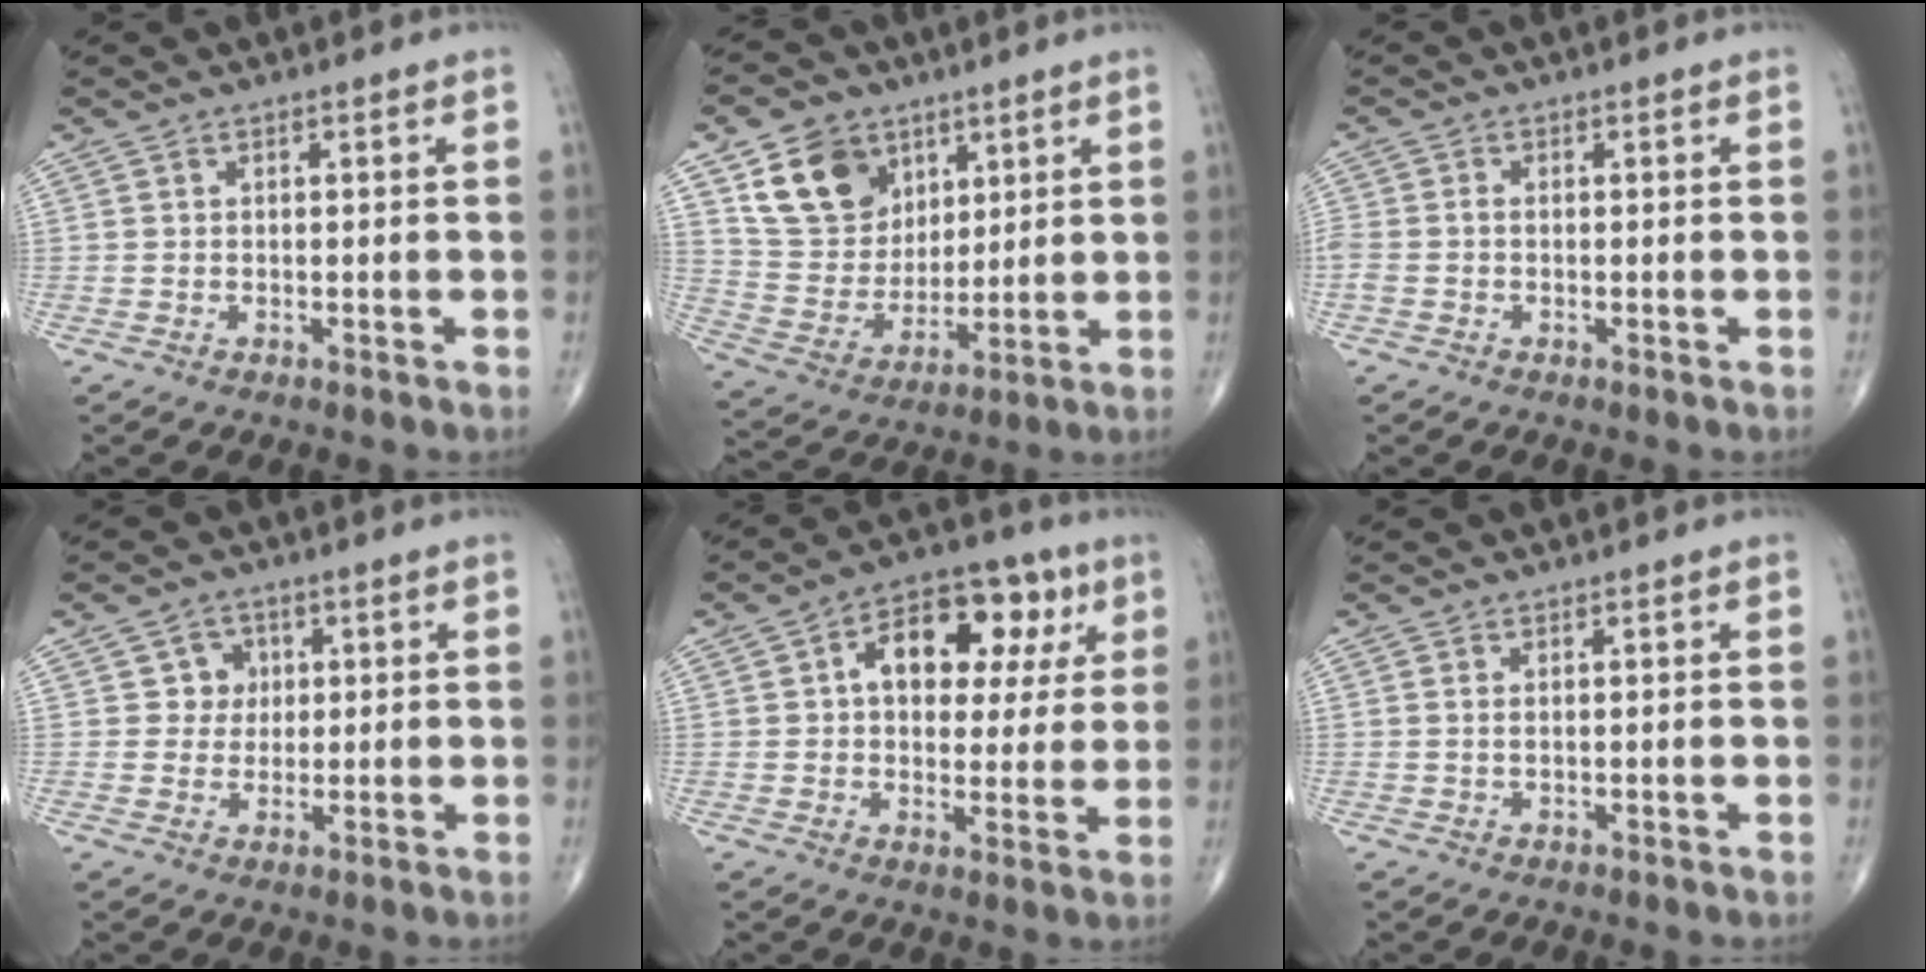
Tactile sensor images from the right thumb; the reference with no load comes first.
{"total": 14.4, "force": [7.3, 10.8, 6.2], "torque": [-0.083, -0.029, 0.145]}
{"total": 1.9, "force": [-0.3, 1.2, 1.4], "torque": [-0.040, 0.004, -0.008]}
{"total": 4.3, "force": [1.1, 4.0, 0.9], "torque": [0.017, 0.003, 0.010]}
{"total": 15.3, "force": [4.6, 9.6, 10.9], "torque": [-0.111, 0.018, 0.065]}
{"total": 0.8, "force": [0.2, 0.3, 0.7], "torque": [-0.015, -0.002, 0.005]}